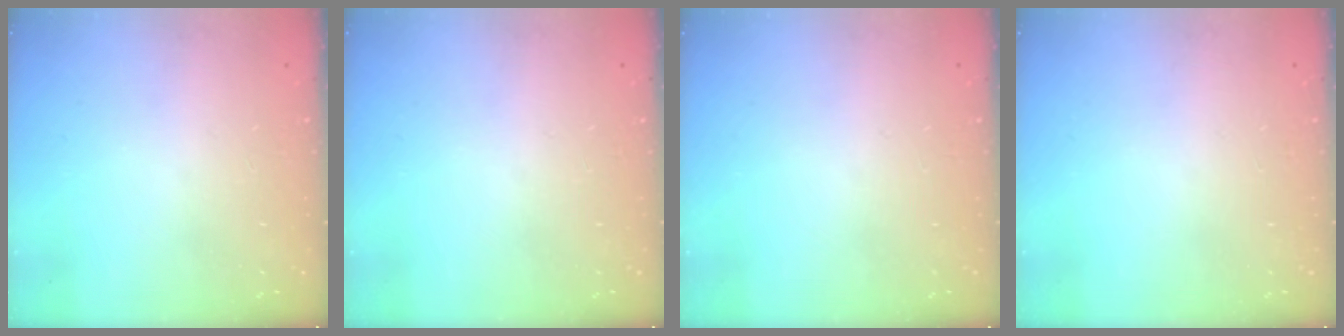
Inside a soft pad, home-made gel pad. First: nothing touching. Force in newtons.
{"total": 0.0}
{"total": 0.0}
{"total": 0.0}